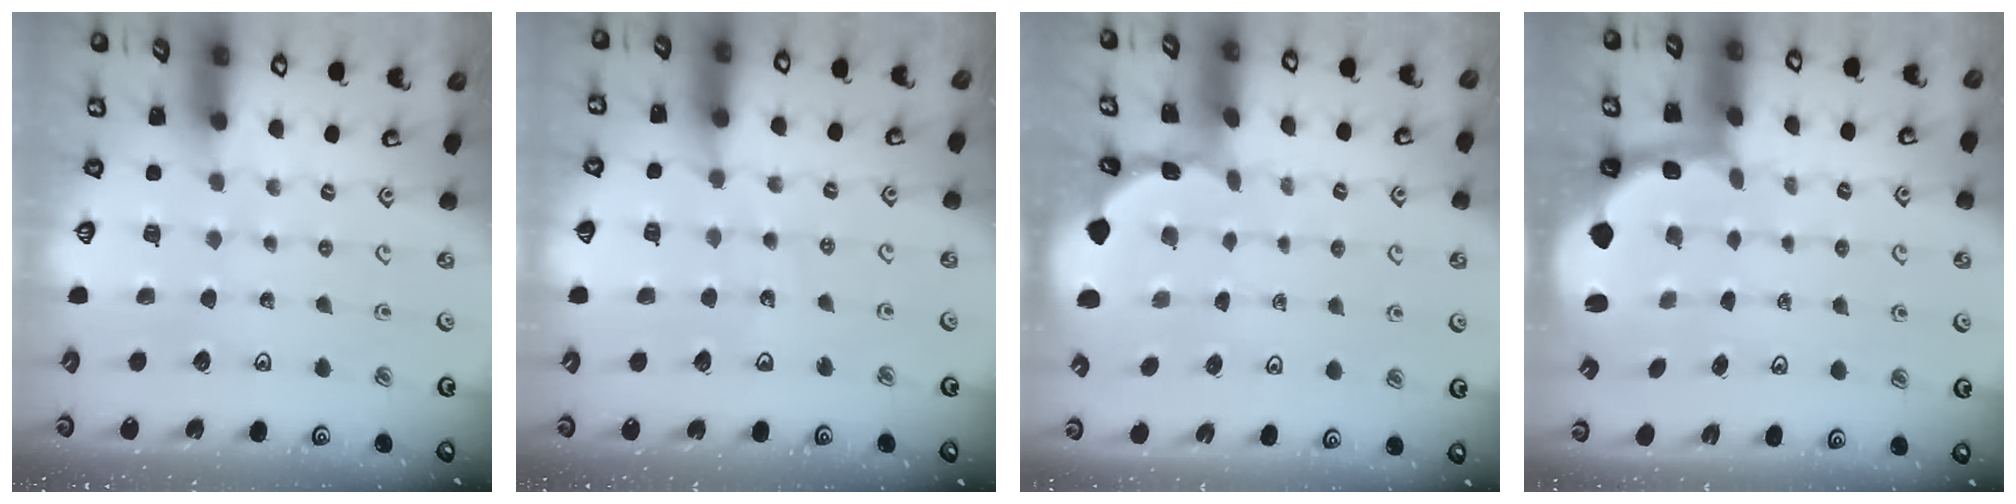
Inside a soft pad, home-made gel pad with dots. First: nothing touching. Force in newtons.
{"total": 4.3, "press": 3.7, "slide": 2.0}
{"total": 0.7, "press": 0.7, "slide": 0.1}
{"total": 2.5, "press": 1.2, "slide": 2.1}